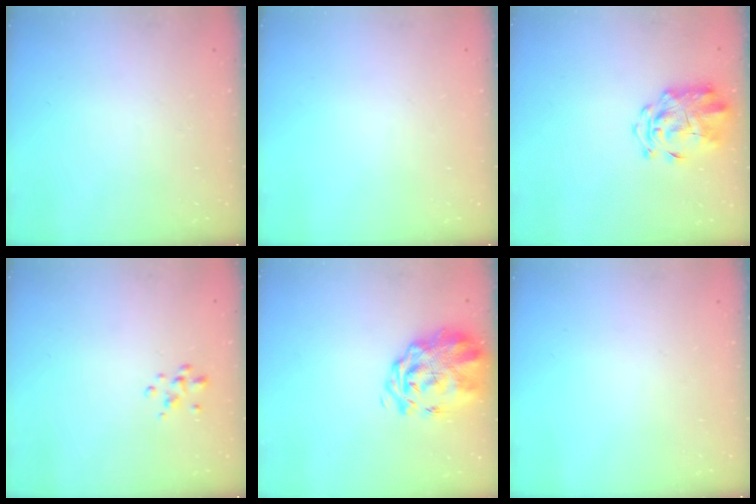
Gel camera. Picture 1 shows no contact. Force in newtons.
{"total": 0.0}
{"total": 3.6, "press": 3.4, "slide": 1.3}
{"total": 2.2, "press": 2.1, "slide": 0.4}
{"total": 4.4, "press": 4.1, "slide": 1.7}
{"total": 0.0}